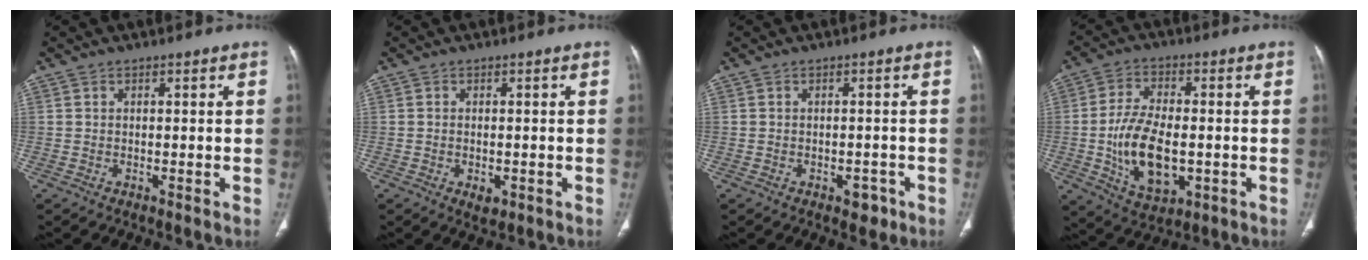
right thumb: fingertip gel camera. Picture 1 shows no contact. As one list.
[{"total": 2.4, "force": [-0.8, 1.5, 1.7], "torque": [-0.019, 0.002, -0.006]}, {"total": 2.5, "force": [-1.4, 1.6, 1.3], "torque": [-0.002, 0.010, -0.013]}, {"total": 13.6, "force": [-2.1, 7.5, 11.2], "torque": [-0.197, 0.000, -0.027]}]